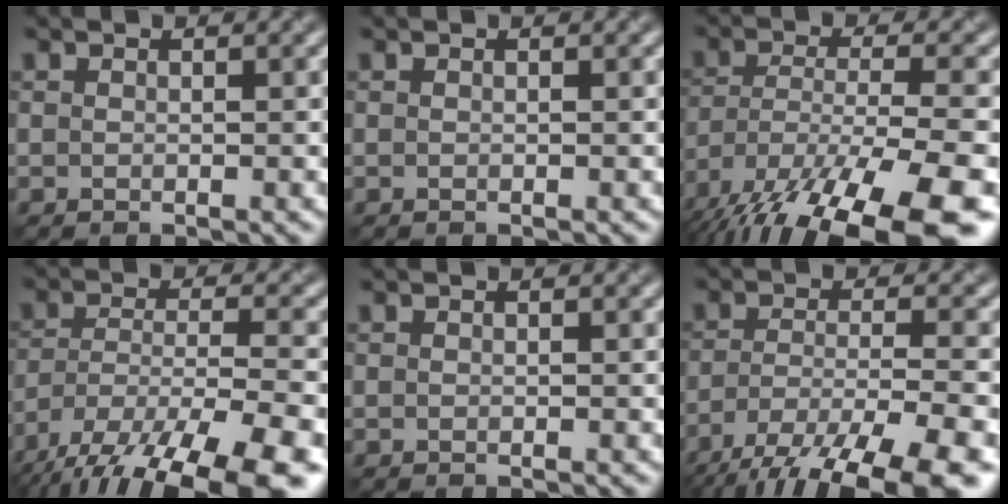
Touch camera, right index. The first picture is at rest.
{"total": 0.0}
{"total": 14.7, "force": [-10.0, 5.3, 9.3], "torque": [-0.199, -0.040, -0.143]}
{"total": 15.7, "force": [-11.3, 6.2, 9.1], "torque": [-0.177, -0.042, -0.152]}
{"total": 0.0}
{"total": 13.4, "force": [-10.1, 4.1, 7.7], "torque": [-0.142, -0.037, -0.143]}